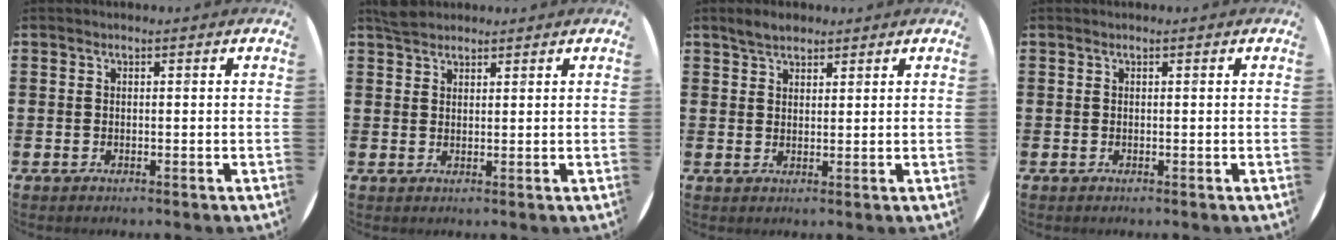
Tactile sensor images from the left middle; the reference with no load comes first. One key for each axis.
{"total": 2.3, "fx": 2.2, "fy": 0.8, "fz": 0.3, "tx": -0.003, "ty": 0.002, "tz": 0.041}
{"total": 2.9, "fx": 2.5, "fy": 1.1, "fz": 0.7, "tx": -0.010, "ty": 0.002, "tz": 0.047}
{"total": 0.0}